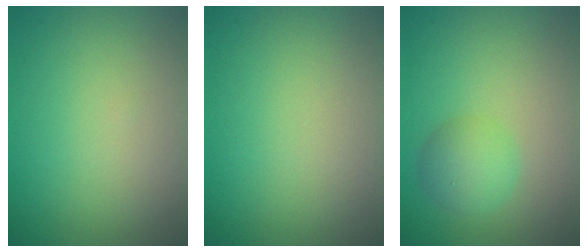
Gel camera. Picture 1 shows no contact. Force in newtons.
{"total": 0.0}
{"total": 2.9, "press": 2.9, "slide": 0.1}